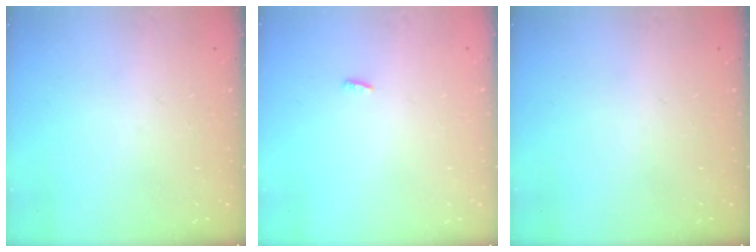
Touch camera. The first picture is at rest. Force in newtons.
{"total": 2.3, "press": 2.1, "slide": 0.8}
{"total": 0.0}